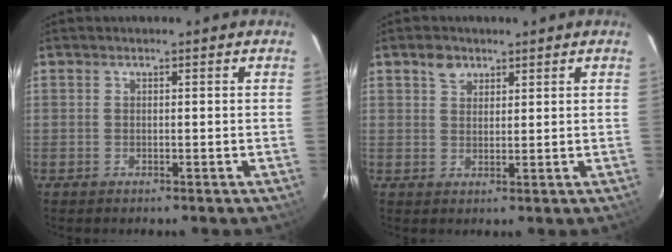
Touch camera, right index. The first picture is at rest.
{"total": 3.1, "force": [2.0, 2.1, 1.1], "torque": [-0.015, 0.009, 0.035]}